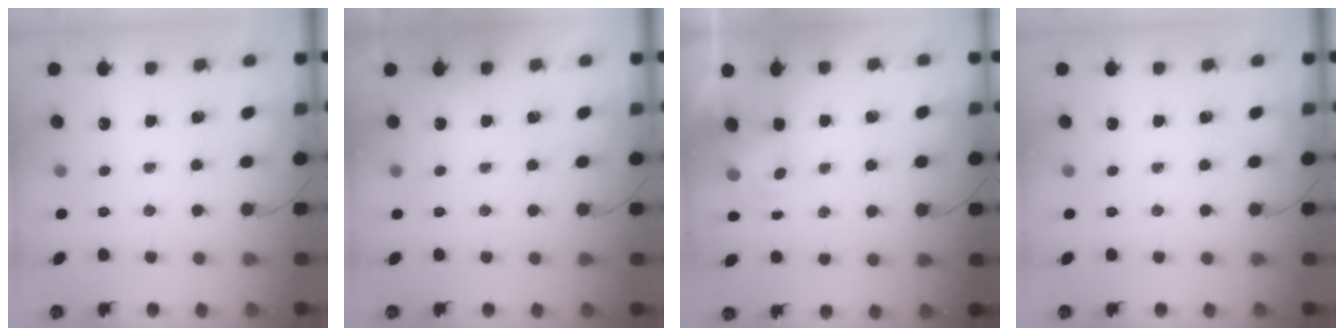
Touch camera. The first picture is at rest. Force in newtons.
{"total": 1.9, "press": 1.9, "slide": 0.3}
{"total": 3.4, "press": 3.3, "slide": 0.8}
{"total": 0.0}